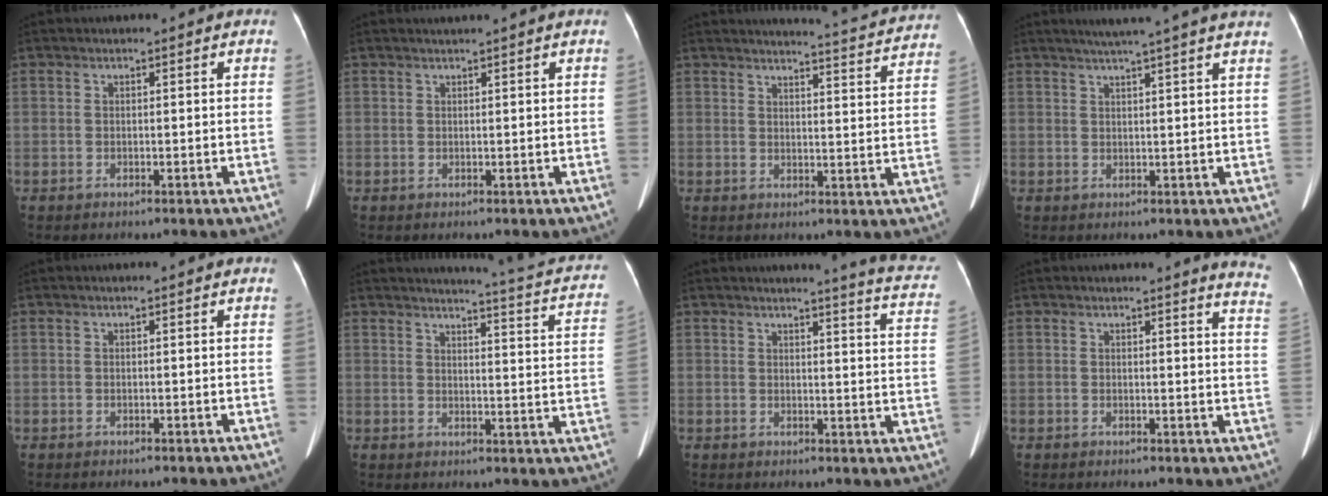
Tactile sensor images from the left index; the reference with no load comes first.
{"total": 1.1, "force": [1.0, -0.3, 0.4], "torque": [-0.009, 0.004, 0.024]}
{"total": 12.3, "force": [12.1, -0.5, 1.9], "torque": [-0.027, -0.056, 0.125]}
{"total": 10.8, "force": [9.0, -1.0, 5.9], "torque": [-0.084, 0.022, 0.100]}
{"total": 0.0}
{"total": 14.8, "force": [13.3, 0.6, 6.5], "torque": [-0.075, -0.066, 0.121]}
{"total": 10.6, "force": [9.8, -0.2, 3.9], "torque": [-0.033, -0.064, 0.078]}
{"total": 7.3, "force": [7.0, -0.4, 2.1], "torque": [-0.011, -0.063, 0.043]}